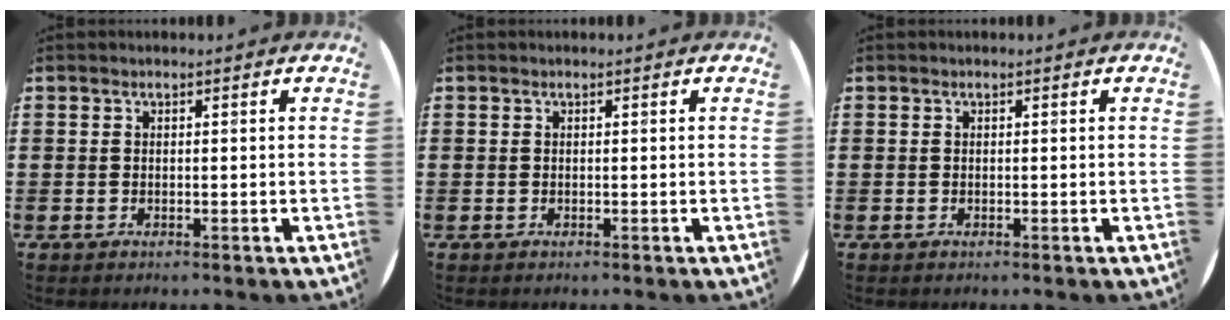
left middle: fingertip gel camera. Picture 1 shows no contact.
{"total": 0.0}
{"total": 0.0}